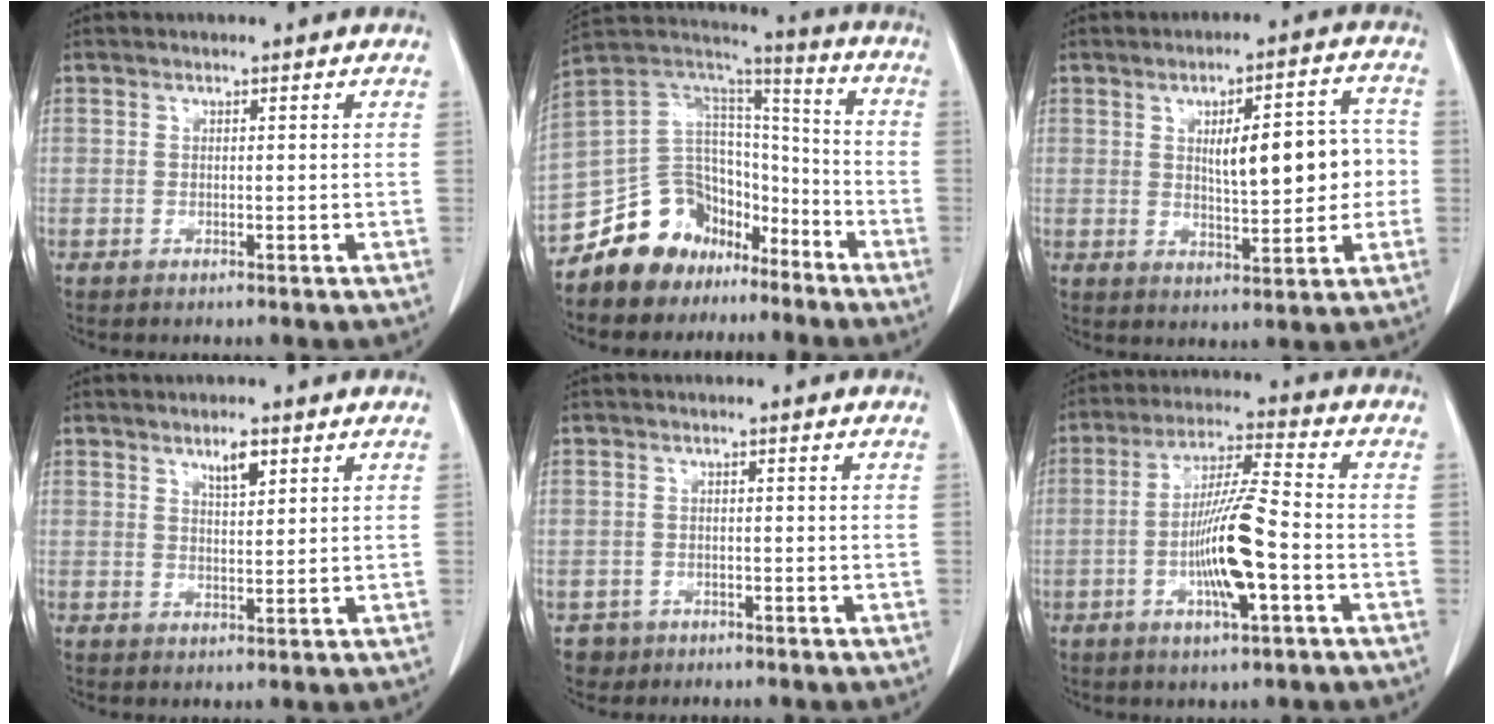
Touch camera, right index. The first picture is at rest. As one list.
[{"total": 14.6, "force": [-10.2, 9.7, 3.8], "torque": [-0.063, 0.097, -0.172]}, {"total": 10.8, "force": [0.5, 3.4, 10.2], "torque": [-0.138, 0.026, 0.017]}, {"total": 3.1, "force": [2.0, 0.8, 2.3], "torque": [-0.041, -0.002, 0.034]}, {"total": 2.2, "force": [-1.1, 1.8, -0.2], "torque": [0.000, 0.008, -0.018]}, {"total": 11.1, "force": [-3.0, 0.9, 10.7], "torque": [-0.201, -0.001, -0.058]}]